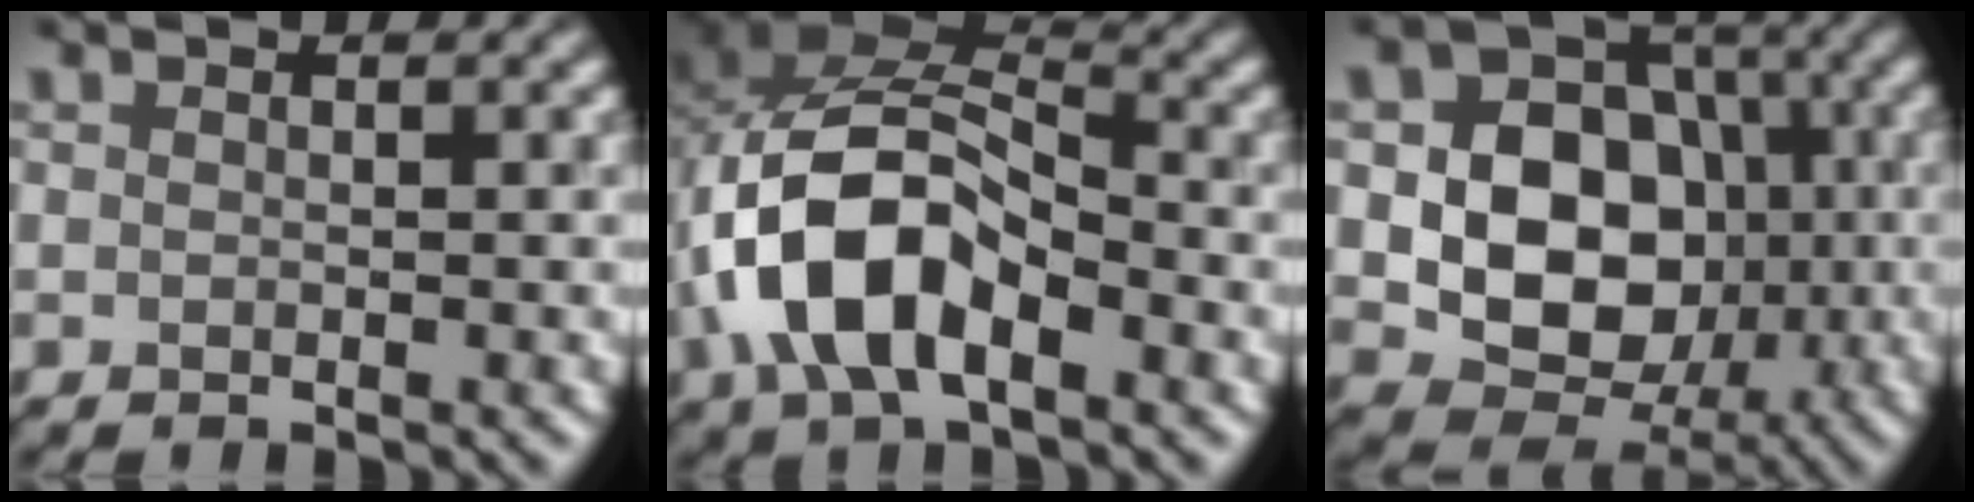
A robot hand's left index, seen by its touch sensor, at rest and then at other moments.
{"total": 10.1, "force": [-3.1, 5.6, 7.9], "torque": [-0.158, 0.015, -0.067]}
{"total": 10.1, "force": [-0.9, 7.9, 6.2], "torque": [-0.093, 0.005, -0.031]}